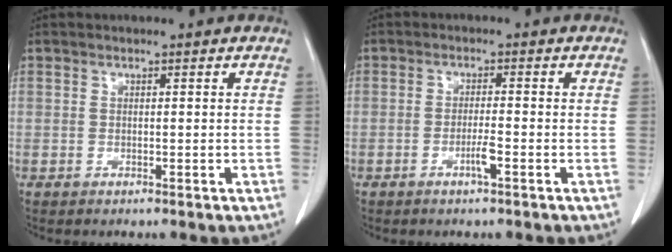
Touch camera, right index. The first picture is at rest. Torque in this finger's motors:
{"motor_torque": [0.02, -0.03, 0.03, 0.01]}